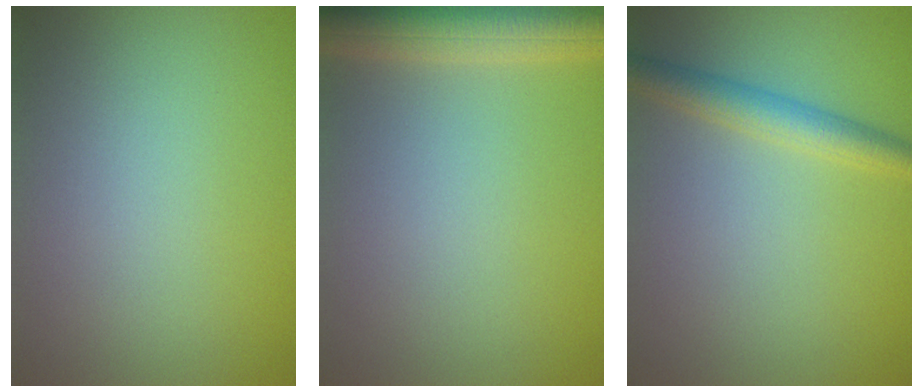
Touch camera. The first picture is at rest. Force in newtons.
{"total": 6.9, "press": 6.9, "slide": 0.4}
{"total": 2.9, "press": 2.9, "slide": 0.0}